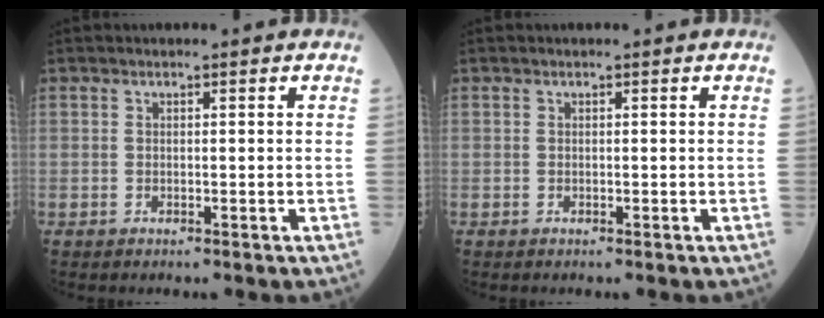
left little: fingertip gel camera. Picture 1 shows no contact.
{"total": 0.0}